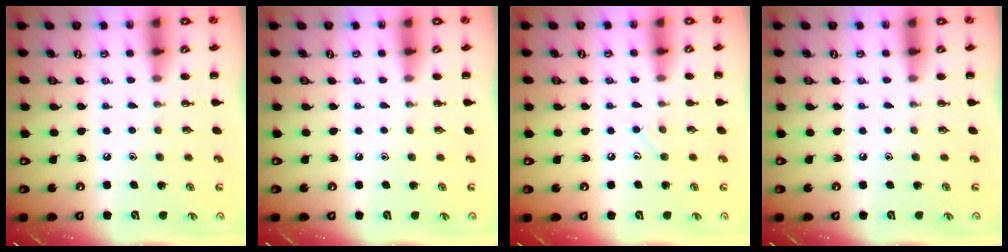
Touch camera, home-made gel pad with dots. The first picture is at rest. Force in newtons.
{"total": 0.0}
{"total": 6.1, "press": 5.8, "slide": 1.9}
{"total": 0.0}